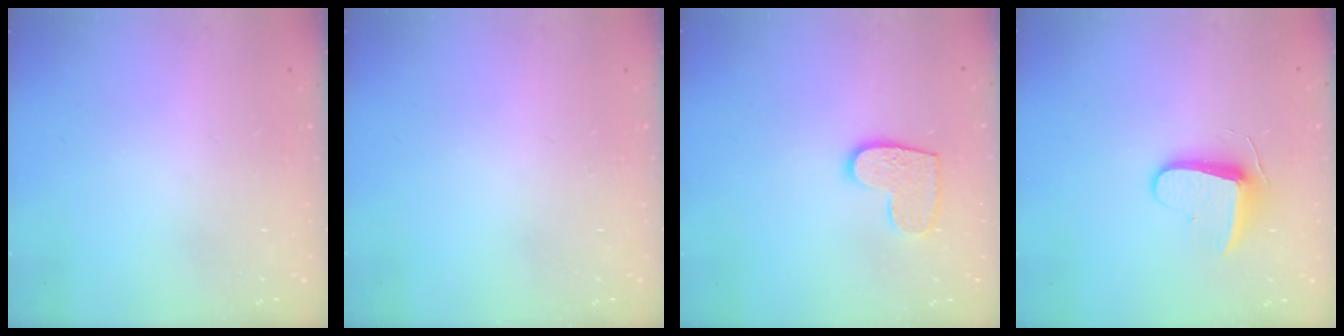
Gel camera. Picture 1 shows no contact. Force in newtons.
{"total": 0.0}
{"total": 9.3, "press": 9.3, "slide": 0.3}
{"total": 8.7, "press": 8.7, "slide": 0.5}